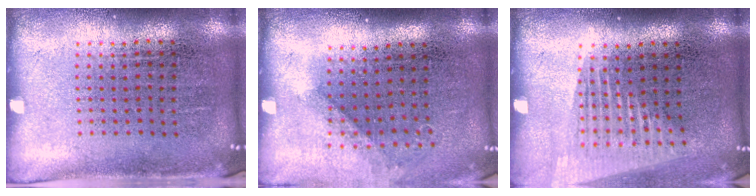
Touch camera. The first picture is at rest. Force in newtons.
{"total": 1.0, "press": 0.7, "slide": 0.7}
{"total": 1.5, "press": 1.3, "slide": 0.8}